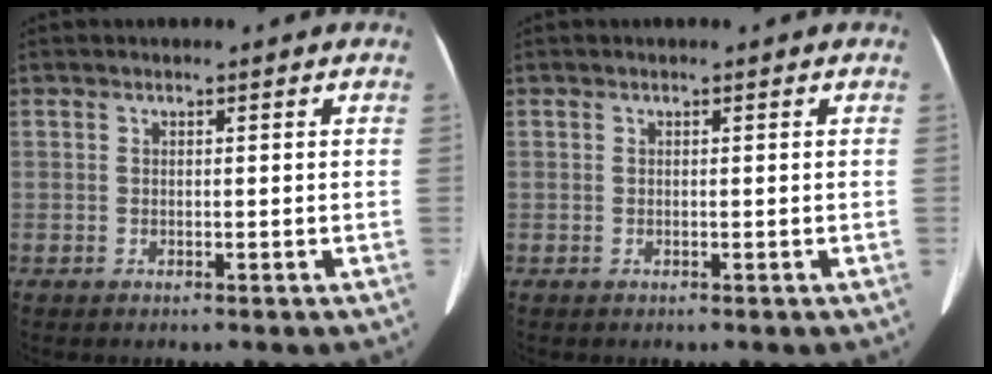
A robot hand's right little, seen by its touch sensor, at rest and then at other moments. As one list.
[{"total": 0.0}]